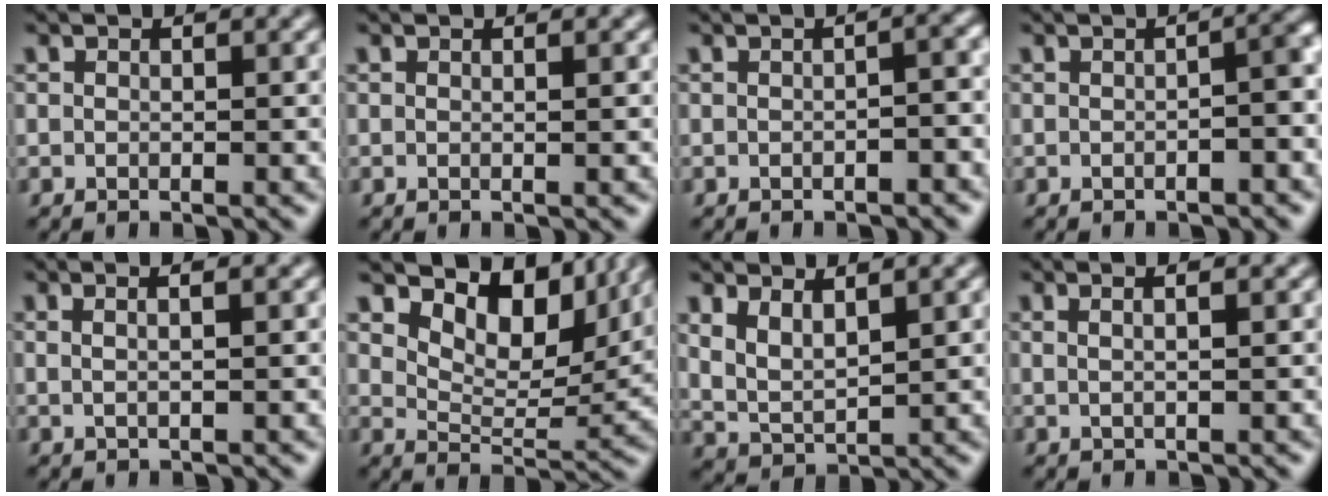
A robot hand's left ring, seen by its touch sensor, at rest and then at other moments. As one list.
[{"total": 1.0, "force": [0.4, 0.4, 0.8], "torque": [-0.001, 0.001, 0.002]}, {"total": 2.9, "force": [-0.3, 1.1, 2.7], "torque": [-0.018, 0.009, -0.005]}, {"total": 3.7, "force": [-0.4, 1.4, 3.4], "torque": [-0.022, 0.015, -0.003]}, {"total": 3.0, "force": [1.4, 1.4, 2.3], "torque": [-0.014, 0.010, -0.008]}, {"total": 9.2, "force": [6.0, 4.2, 5.6], "torque": [-0.084, -0.002, 0.098]}, {"total": 3.3, "force": [1.8, 1.6, 2.3], "torque": [-0.055, -0.009, 0.040]}, {"total": 3.3, "force": [1.6, 1.5, 2.4], "torque": [-0.015, 0.013, -0.006]}]